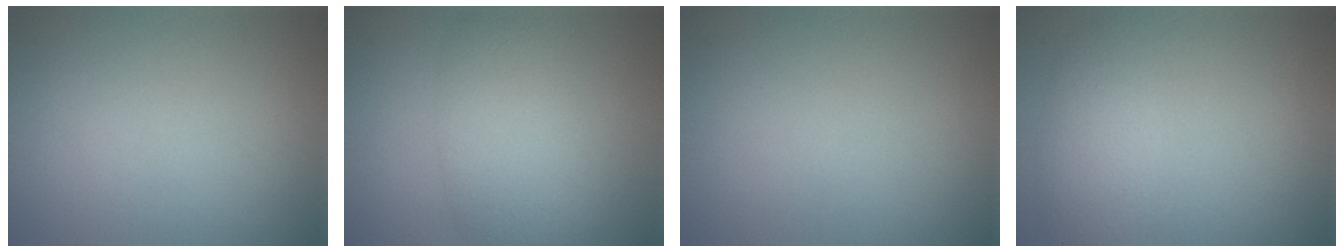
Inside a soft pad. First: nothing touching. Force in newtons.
{"total": 5.5, "press": 5.5, "slide": 0.4}
{"total": 0.0}
{"total": 2.7, "press": 2.7, "slide": 0.2}